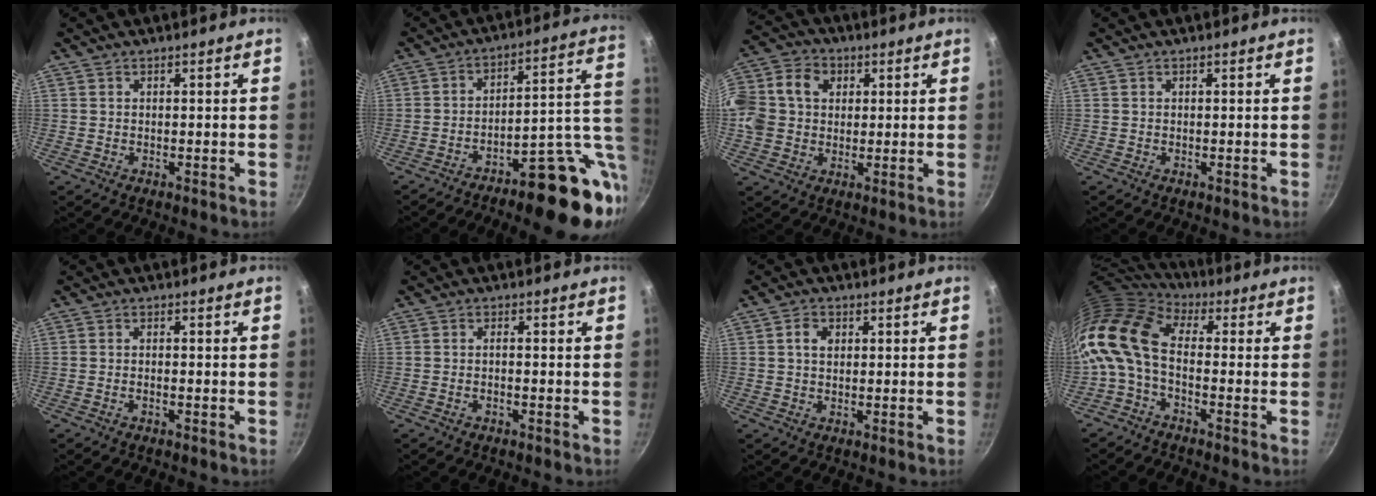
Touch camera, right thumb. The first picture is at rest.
{"total": 18.6, "force": [-6.1, 7.2, 16.1], "torque": [-0.168, 0.029, -0.077]}
{"total": 16.1, "force": [3.1, 13.1, 8.7], "torque": [-0.178, 0.029, 0.044]}
{"total": 0.0}
{"total": 1.0, "force": [-0.6, 0.2, 0.7], "torque": [-0.024, 0.006, -0.016]}
{"total": 1.4, "force": [-0.7, 0.3, 1.1], "torque": [-0.033, 0.009, -0.018]}
{"total": 3.0, "force": [0.7, 2.2, 1.9], "torque": [-0.024, 0.003, 0.009]}
{"total": 13.1, "force": [-1.1, 7.7, 10.6], "torque": [-0.215, 0.018, -0.041]}